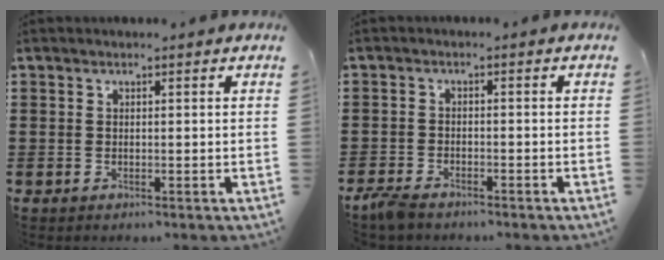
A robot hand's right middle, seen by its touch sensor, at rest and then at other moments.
{"total": 2.4, "force": [-2.0, 0.8, 1.1], "torque": [-0.035, 0.001, -0.045]}